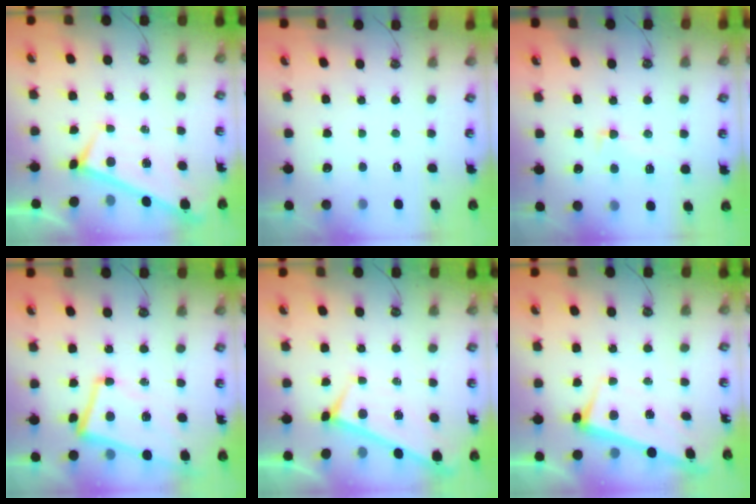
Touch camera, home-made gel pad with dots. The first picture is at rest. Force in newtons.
{"total": 0.0}
{"total": 1.5, "press": 0.7, "slide": 1.3}
{"total": 2.8, "press": 2.1, "slide": 1.9}
{"total": 0.0}
{"total": 2.5, "press": 2.4, "slide": 0.5}